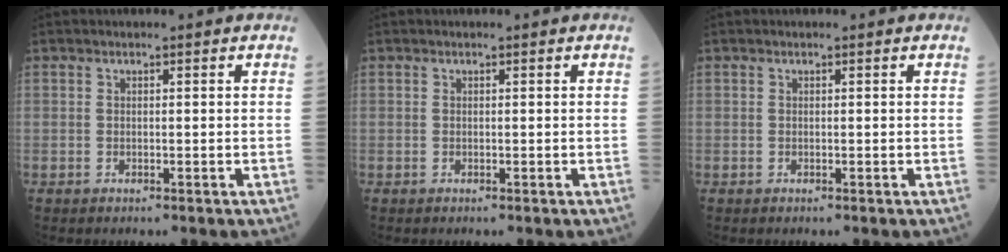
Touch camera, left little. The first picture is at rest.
{"total": 0.0}
{"total": 0.0}